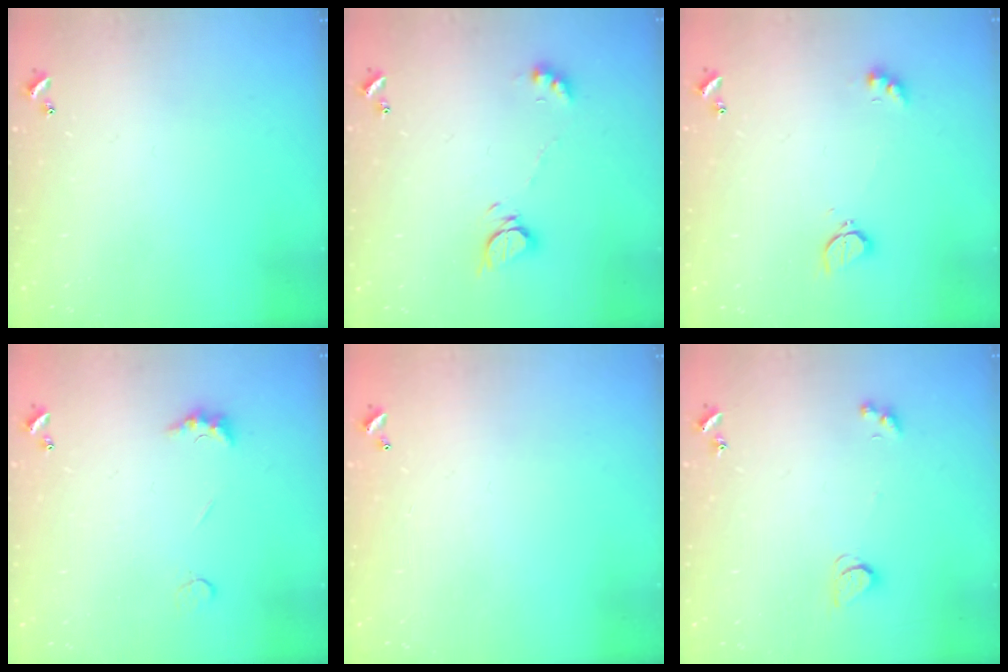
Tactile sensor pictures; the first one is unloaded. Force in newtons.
{"total": 6.6, "press": 6.6, "slide": 0.7}
{"total": 2.8, "press": 2.7, "slide": 0.6}
{"total": 2.5, "press": 2.4, "slide": 0.7}
{"total": 3.0, "press": 3.0, "slide": 0.1}
{"total": 2.6, "press": 2.6, "slide": 0.5}